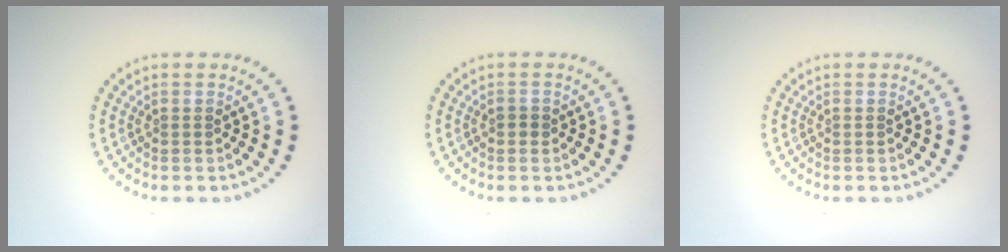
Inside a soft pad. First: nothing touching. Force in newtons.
{"total": 0.7, "press": 0.7, "slide": 0.1}
{"total": 0.0}